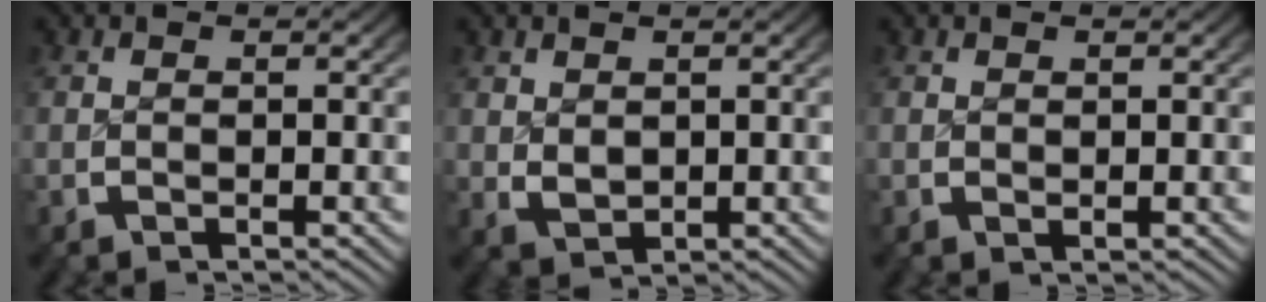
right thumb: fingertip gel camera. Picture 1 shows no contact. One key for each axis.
{"total": 2.2, "fx": 0.4, "fy": 1.7, "fz": 1.4, "tx": -0.028, "ty": -0.015, "tz": 0.022}
{"total": 0.5, "fx": 0.4, "fy": 0.2, "fz": 0.2, "tx": -0.001, "ty": -0.002, "tz": 0.012}